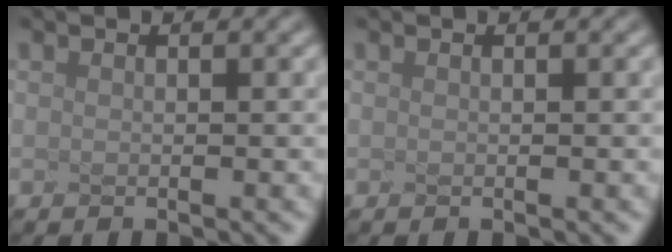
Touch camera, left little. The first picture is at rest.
{"total": 0.0}